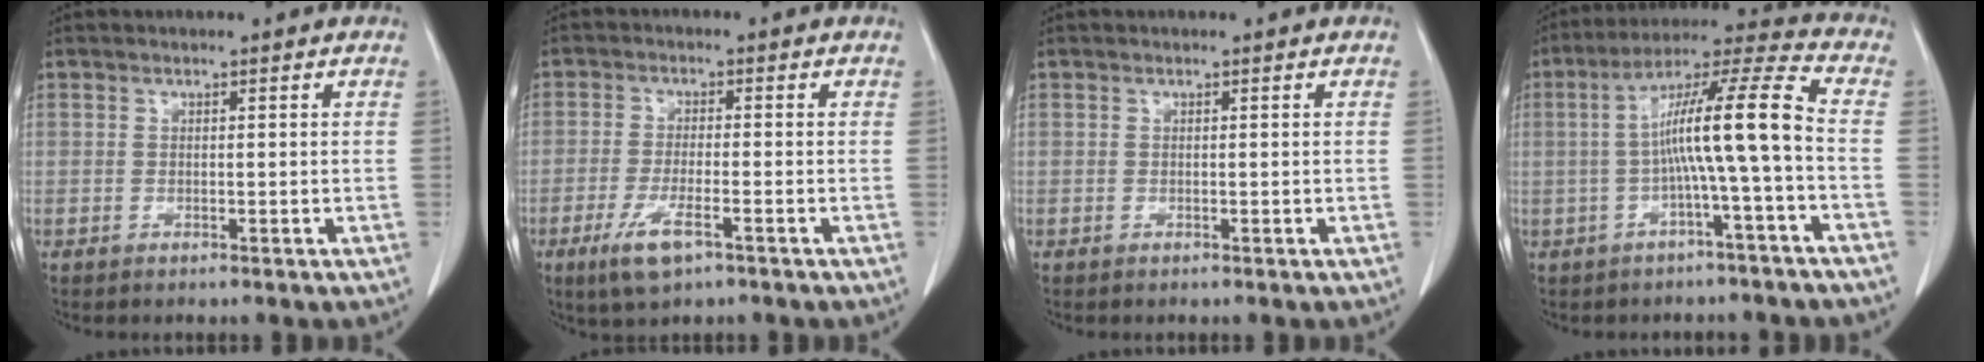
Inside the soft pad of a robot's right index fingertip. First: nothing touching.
{"total": 5.8, "force": [-3.2, 1.3, 4.7], "torque": [-0.097, -0.010, -0.055]}
{"total": 0.0}
{"total": 11.7, "force": [-1.3, -1.0, 11.6], "torque": [-0.195, 0.032, -0.029]}